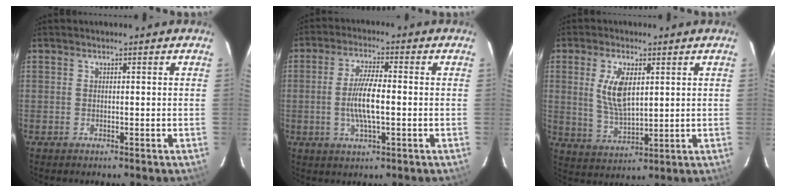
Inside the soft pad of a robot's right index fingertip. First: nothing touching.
{"total": 7.4, "force": [-1.0, 1.8, 7.1], "torque": [-0.138, -0.002, -0.020]}
{"total": 8.8, "force": [2.2, 4.1, 7.4], "torque": [-0.147, -0.001, 0.052]}